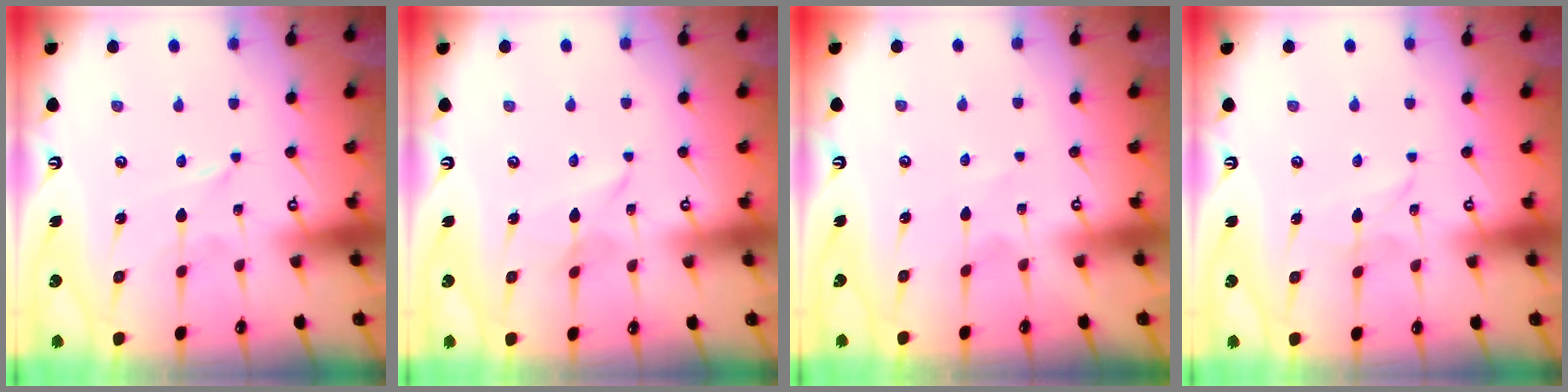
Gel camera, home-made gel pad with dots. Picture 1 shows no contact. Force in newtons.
{"total": 2.5, "press": 2.5, "slide": 0.2}
{"total": 1.9, "press": 1.8, "slide": 0.3}
{"total": 2.7, "press": 2.7, "slide": 0.3}